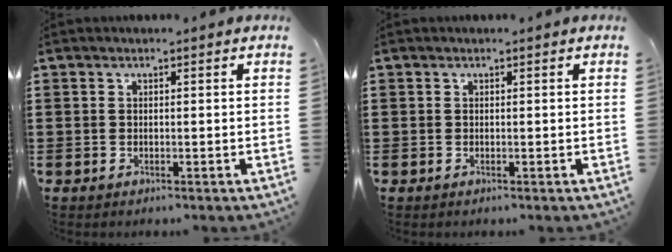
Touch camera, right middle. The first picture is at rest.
{"total": 0.0}